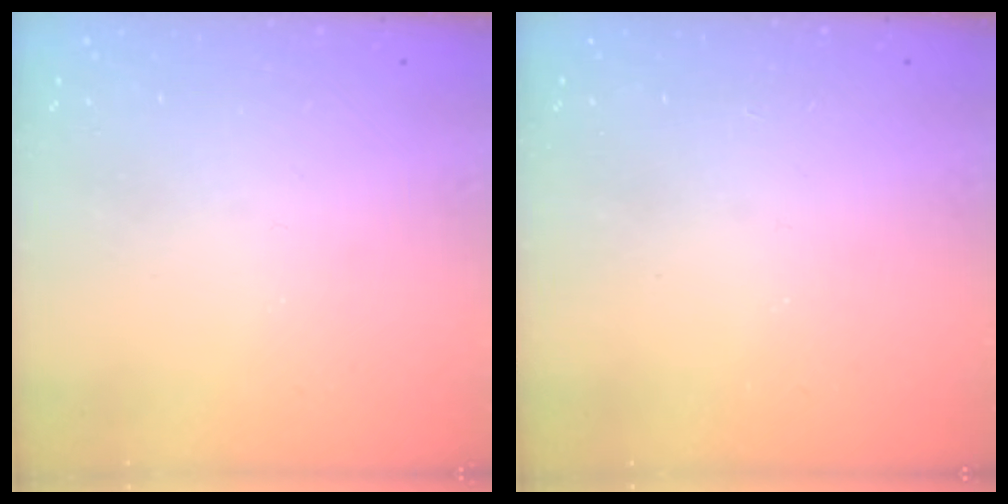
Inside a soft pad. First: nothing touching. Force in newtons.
{"total": 1.7, "press": 1.7, "slide": 0.2}